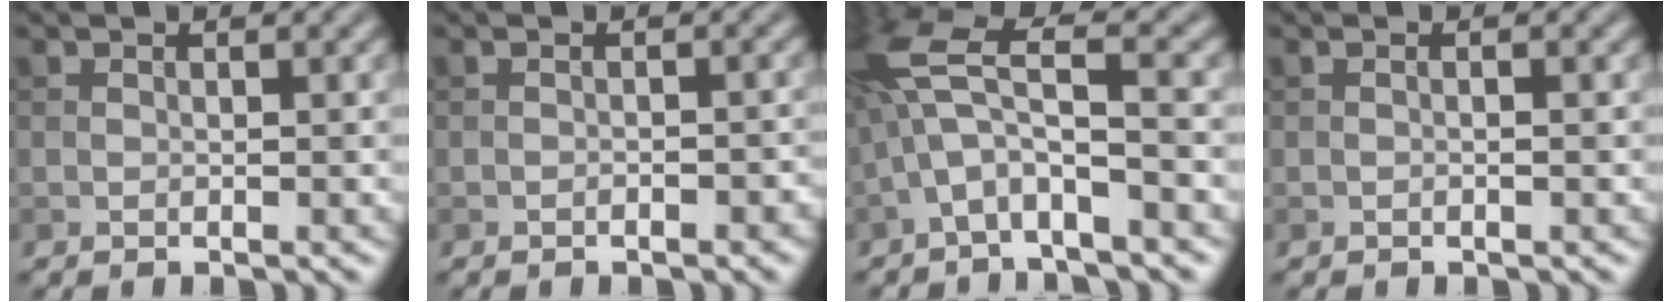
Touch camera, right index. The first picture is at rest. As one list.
[{"total": 1.5, "force": [-0.9, 0.5, 1.2], "torque": [-0.017, 0.001, -0.012]}, {"total": 6.1, "force": [-1.5, 1.6, 5.7], "torque": [-0.125, 0.019, -0.040]}, {"total": 0.6, "force": [-0.1, 0.1, 0.6], "torque": [-0.013, -0.002, -0.004]}]